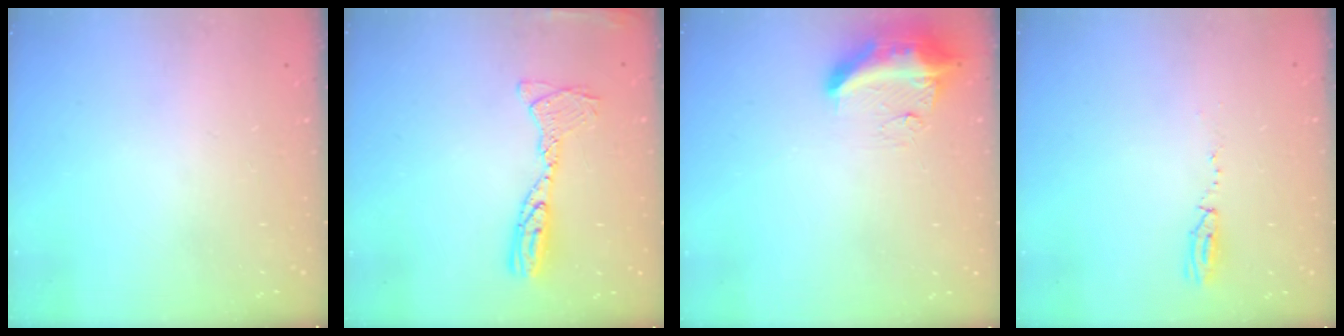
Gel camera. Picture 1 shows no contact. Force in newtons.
{"total": 11.6, "press": 11.5, "slide": 1.2}
{"total": 10.7, "press": 10.7, "slide": 1.1}
{"total": 11.2, "press": 4.4, "slide": 10.3}